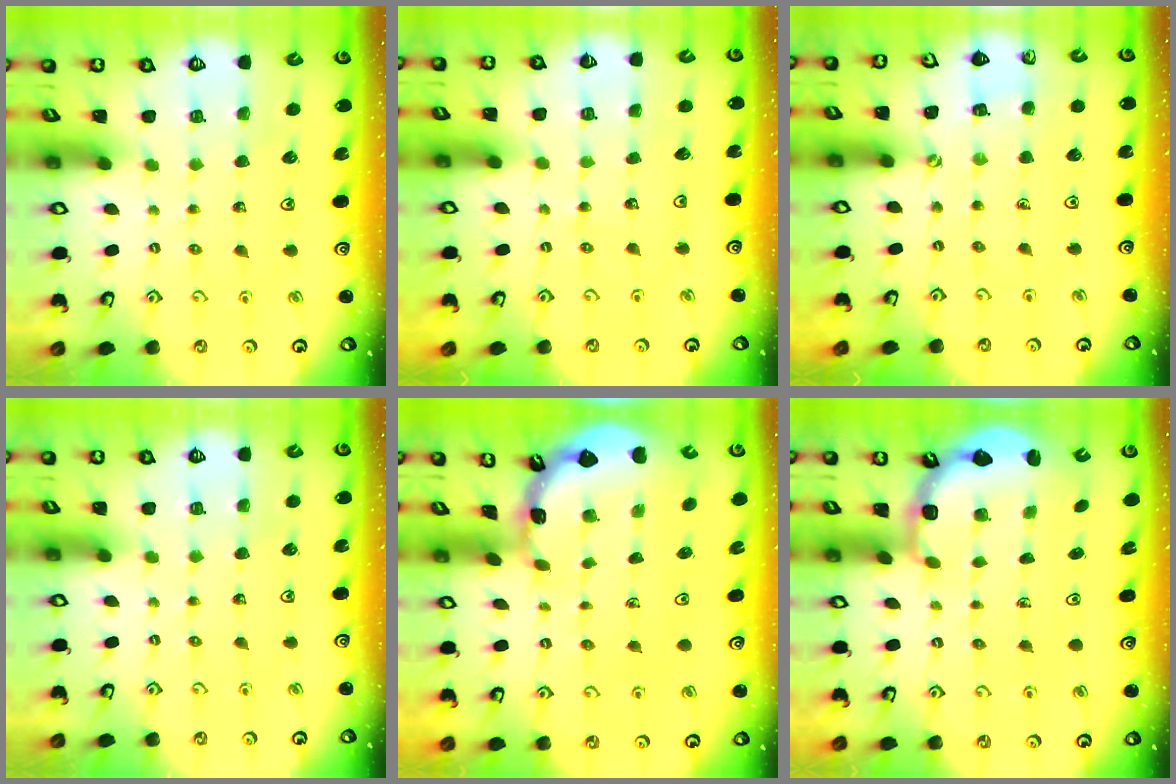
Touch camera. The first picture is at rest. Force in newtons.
{"total": 4.1, "press": 4.1, "slide": 0.6}
{"total": 2.1, "press": 2.1, "slide": 0.4}
{"total": 0.0}
{"total": 1.8, "press": 1.8, "slide": 0.2}
{"total": 3.2, "press": 2.3, "slide": 2.2}